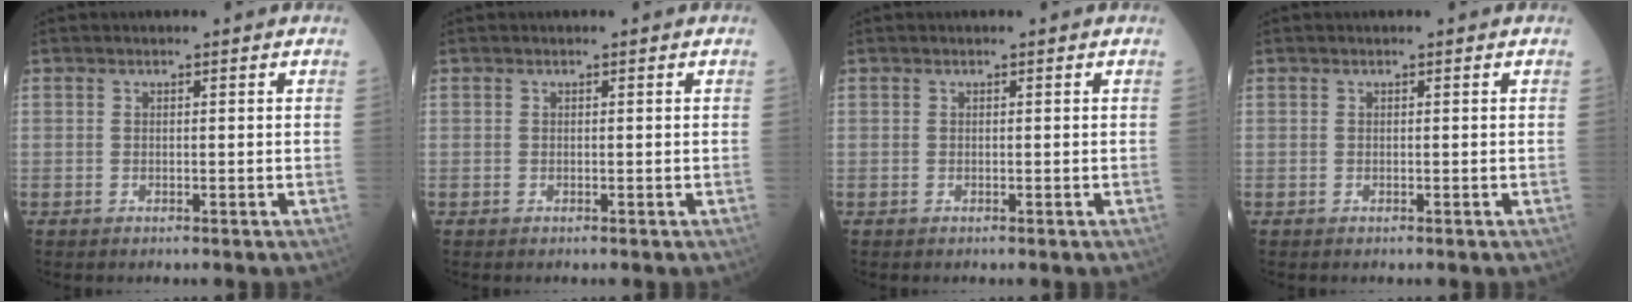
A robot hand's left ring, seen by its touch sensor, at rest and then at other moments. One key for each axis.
{"total": 0.0}
{"total": 0.0}
{"total": 0.0}